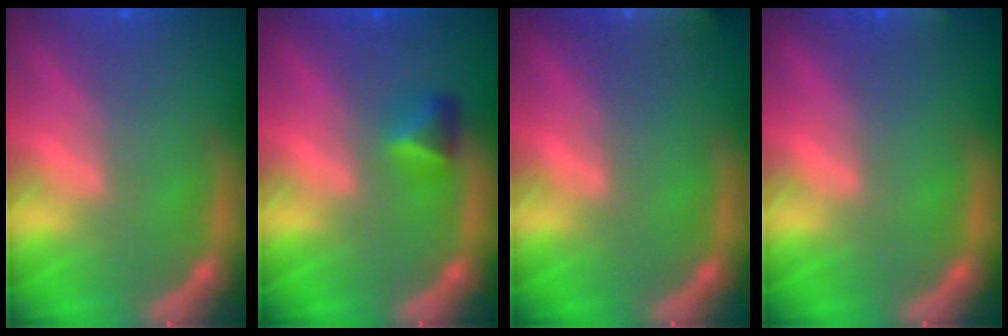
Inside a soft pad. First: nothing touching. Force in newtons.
{"total": 1.9}
{"total": 7.9}
{"total": 1.9}